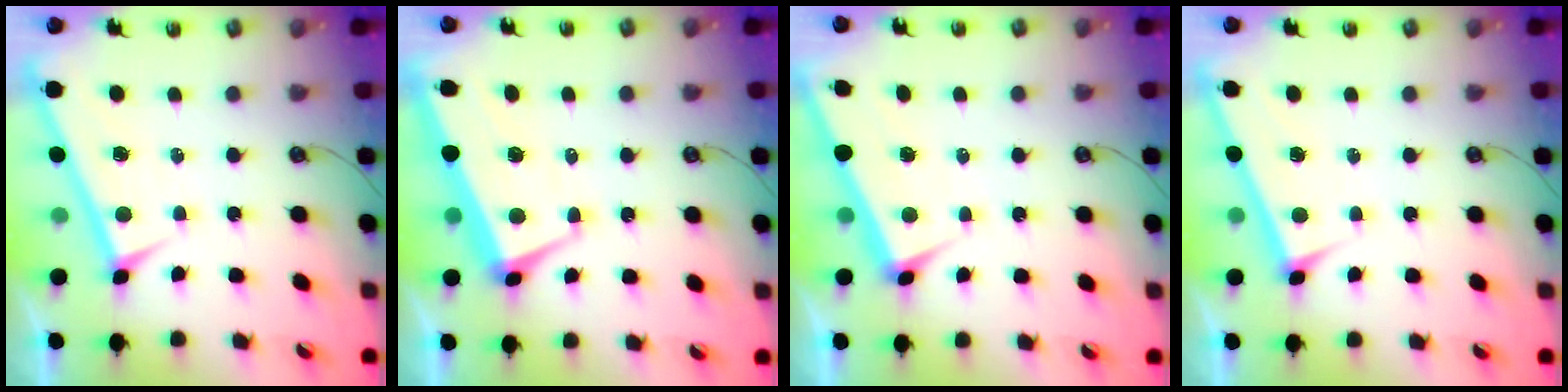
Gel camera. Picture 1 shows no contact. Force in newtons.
{"total": 1.7, "press": 1.1, "slide": 1.3}
{"total": 2.8, "press": 2.7, "slide": 0.6}
{"total": 3.7, "press": 3.7, "slide": 0.2}